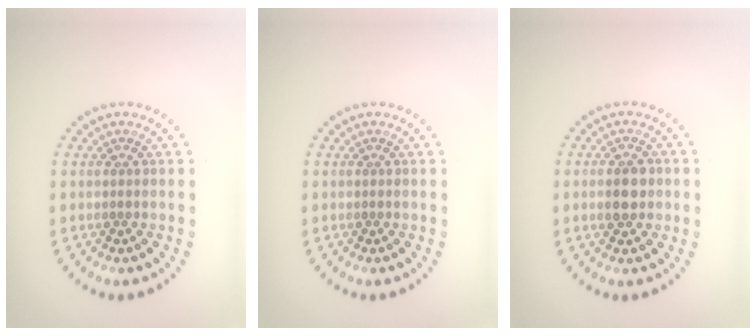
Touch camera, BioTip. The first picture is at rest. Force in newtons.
{"total": 0.0}
{"total": 2.5, "press": 2.5, "slide": 0.2}